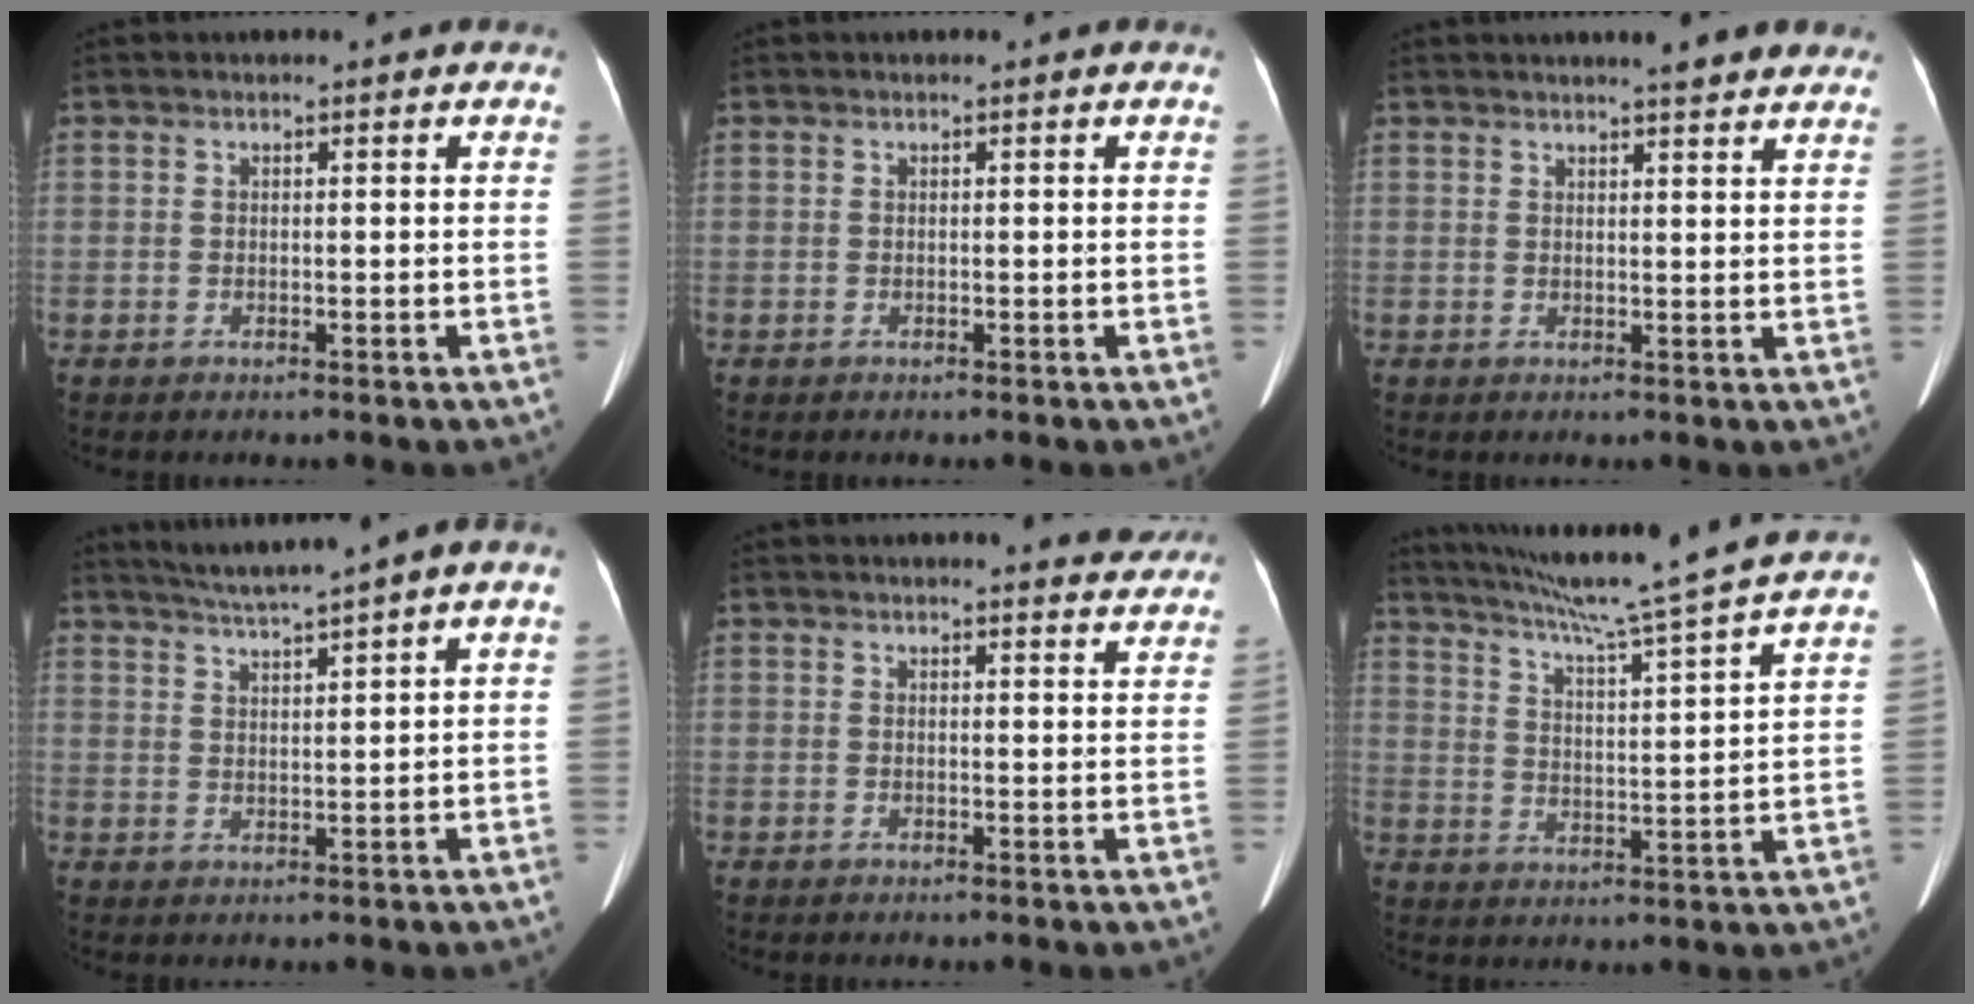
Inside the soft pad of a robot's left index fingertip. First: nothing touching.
{"total": 0.0}
{"total": 6.5, "force": [5.6, 0.7, 3.1], "torque": [-0.036, 0.006, 0.059]}
{"total": 6.3, "force": [4.2, -0.6, 4.6], "torque": [-0.075, 0.020, 0.071]}
{"total": 6.3, "force": [5.9, 0.9, 1.9], "torque": [-0.018, -0.006, 0.050]}
{"total": 18.1, "force": [15.6, -2.3, 8.8], "torque": [-0.154, -0.021, 0.218]}